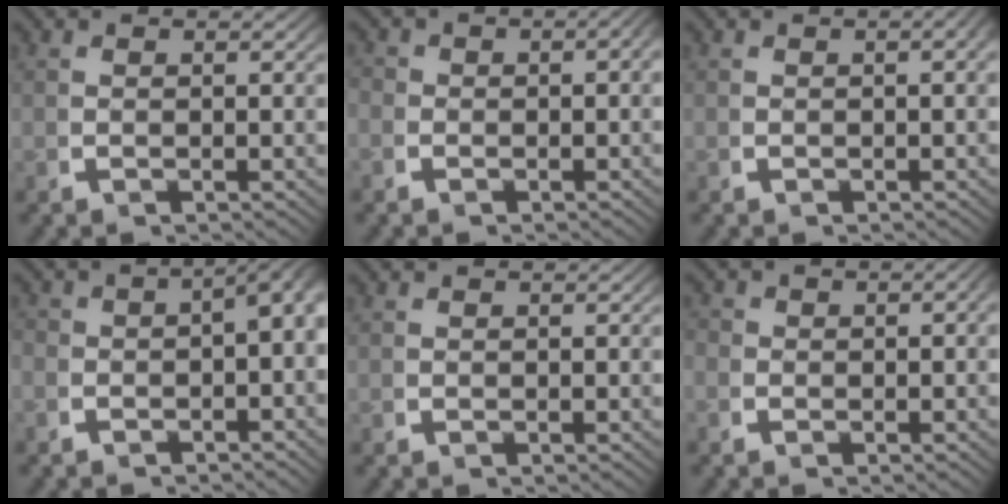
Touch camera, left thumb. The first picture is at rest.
{"total": 1.9, "force": [-0.6, 1.4, 1.1], "torque": [-0.012, -0.003, -0.019]}
{"total": 1.4, "force": [-0.2, 0.5, 1.3], "torque": [-0.017, 0.006, -0.004]}
{"total": 4.1, "force": [-0.9, 2.4, 3.2], "torque": [-0.039, -0.004, -0.019]}
{"total": 0.0}
{"total": 1.6, "force": [-0.6, 1.2, 0.7], "torque": [-0.007, -0.003, -0.019]}